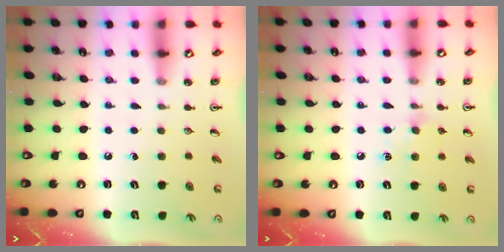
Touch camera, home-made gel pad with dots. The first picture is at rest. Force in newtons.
{"total": 6.5, "press": 6.4, "slide": 1.1}